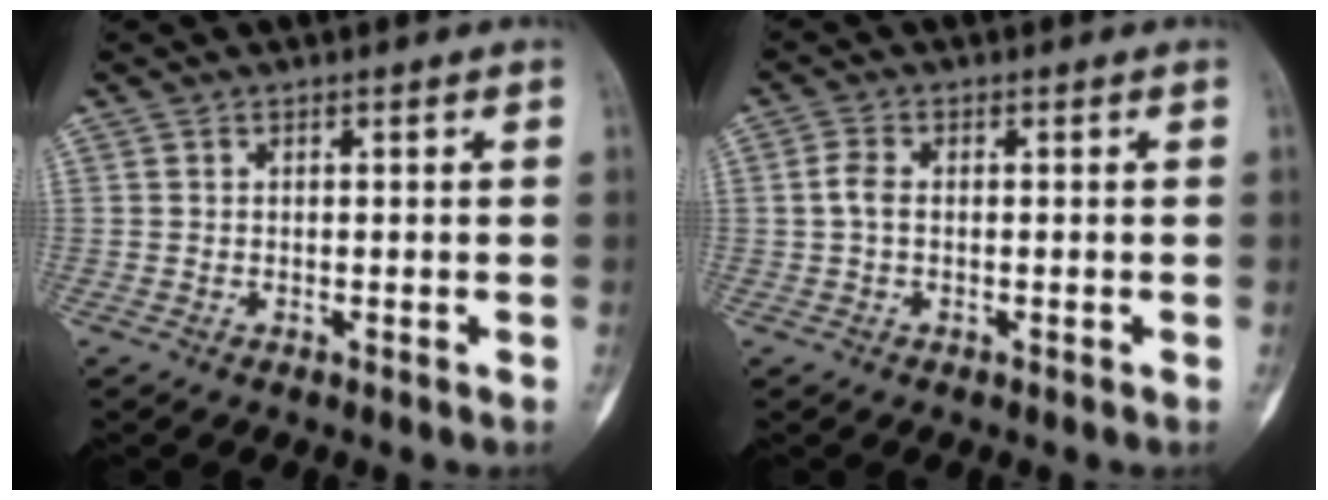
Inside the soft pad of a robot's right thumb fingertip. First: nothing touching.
{"total": 2.8, "force": [0.0, 1.7, 2.2], "torque": [-0.049, 0.008, -0.003]}